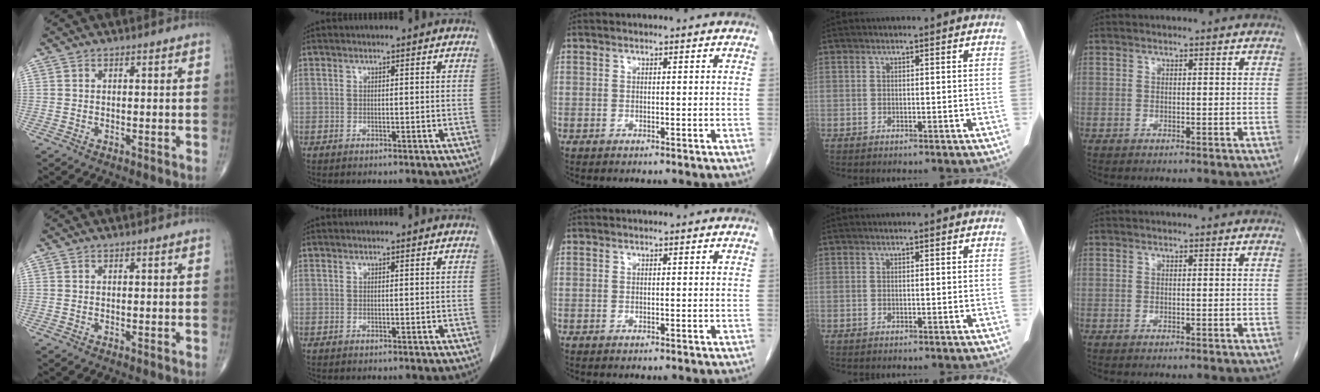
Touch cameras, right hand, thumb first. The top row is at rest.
{}